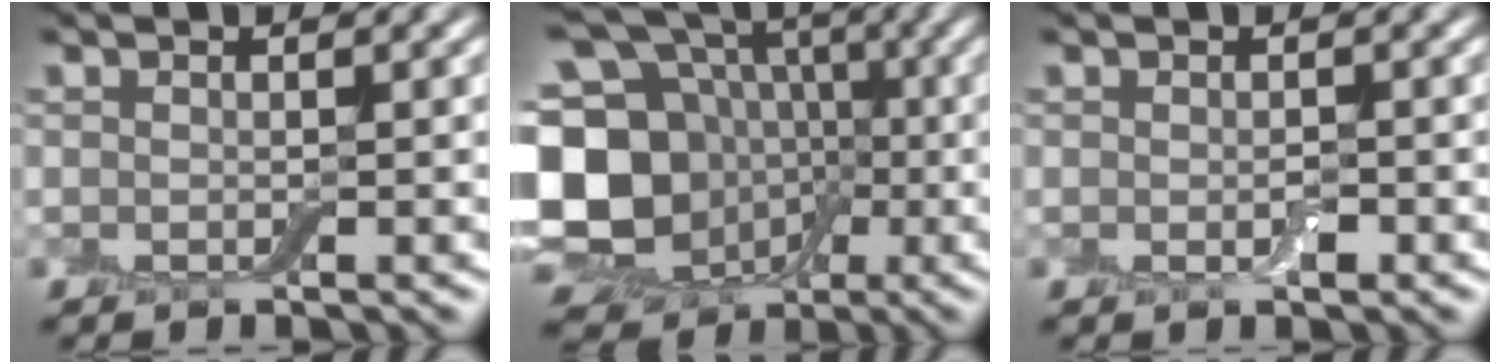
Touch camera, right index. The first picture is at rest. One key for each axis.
{"total": 19.1, "fx": -1.9, "fy": 16.8, "fz": 8.9, "tx": -0.206, "ty": 0.010, "tz": -0.059}
{"total": 1.0, "fx": -0.3, "fy": 0.5, "fz": 0.8, "tx": -0.015, "ty": -0.001, "tz": -0.004}